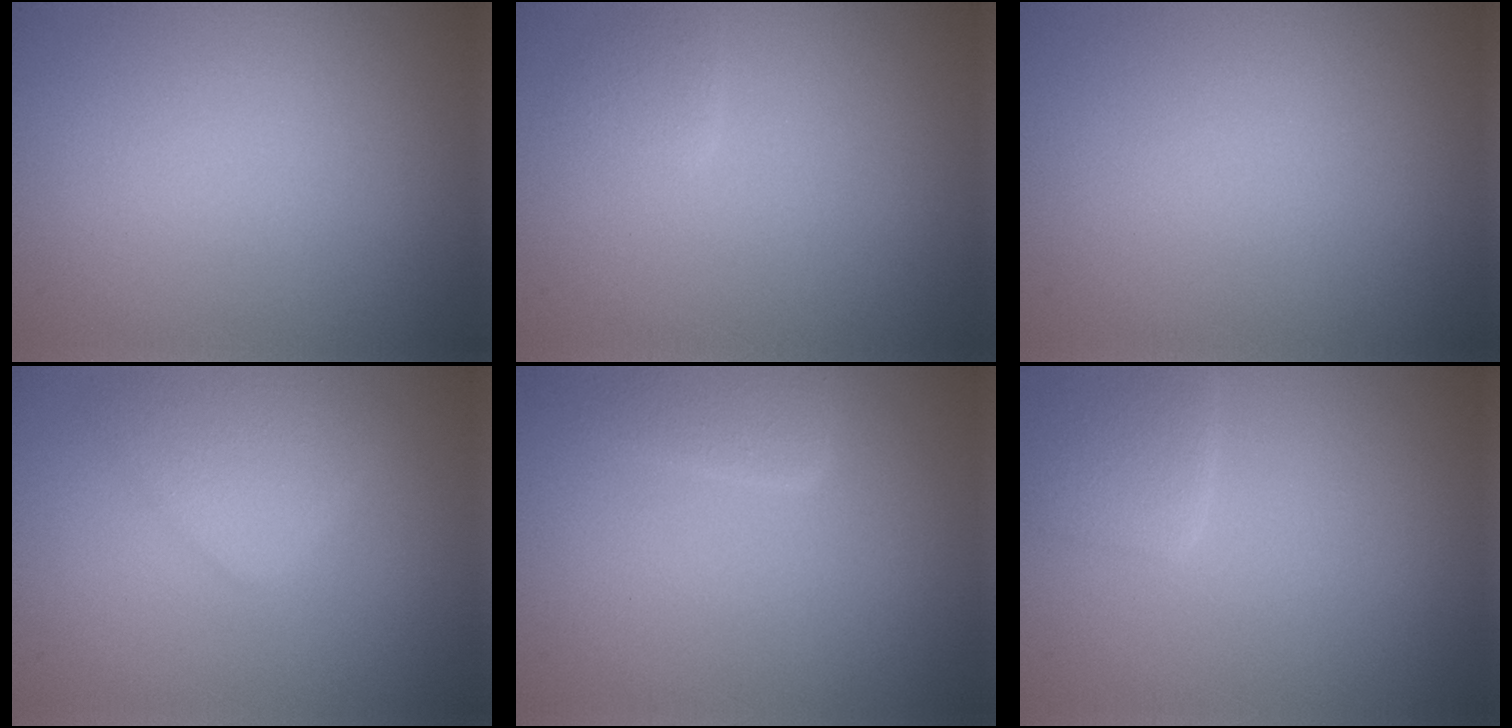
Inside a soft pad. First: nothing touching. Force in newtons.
{"total": 1.0, "press": 1.0, "slide": 0.0}
{"total": 0.0}
{"total": 2.7, "press": 2.7, "slide": 0.2}
{"total": 2.2, "press": 2.2, "slide": 0.1}
{"total": 1.9, "press": 1.9, "slide": 0.1}